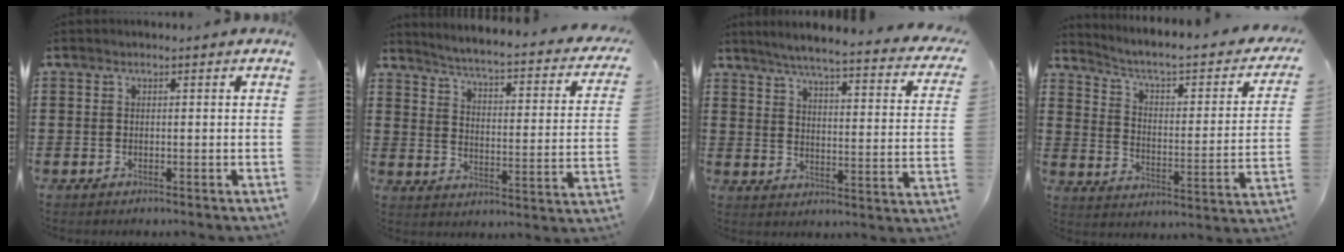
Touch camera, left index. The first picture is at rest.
{"total": 3.0, "force": [2.3, -0.6, 1.8], "torque": [-0.052, -0.036, 0.025]}
{"total": 4.5, "force": [3.7, -0.5, 2.5], "torque": [-0.069, -0.034, 0.054]}
{"total": 3.6, "force": [2.4, 0.7, 2.6], "torque": [-0.067, -0.030, 0.028]}